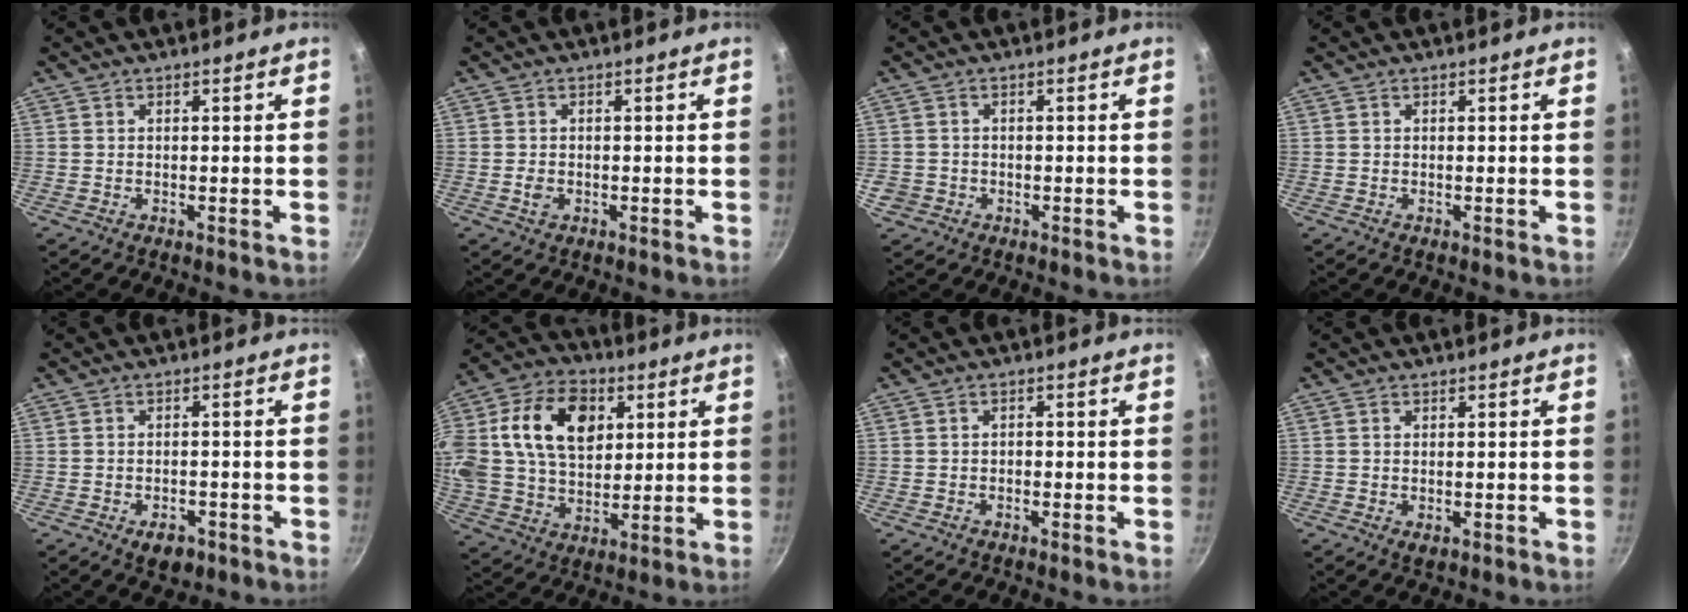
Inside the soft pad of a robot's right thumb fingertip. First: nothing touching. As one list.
[{"total": 1.7, "force": [-0.5, 1.3, 1.0], "torque": [-0.017, 0.003, -0.009]}, {"total": 2.8, "force": [-0.9, 2.6, 0.8], "torque": [-0.013, 0.009, -0.011]}, {"total": 0.0}, {"total": 4.4, "force": [-2.3, 2.7, 2.7], "torque": [-0.030, 0.016, -0.024]}, {"total": 24.9, "force": [6.9, 17.2, 16.6], "torque": [-0.325, 0.019, 0.114]}, {"total": 0.9, "force": [-0.4, 0.7, 0.4], "torque": [-0.007, 0.004, -0.006]}, {"total": 1.2, "force": [-0.1, 0.6, 1.0], "torque": [-0.015, -0.004, -0.001]}]